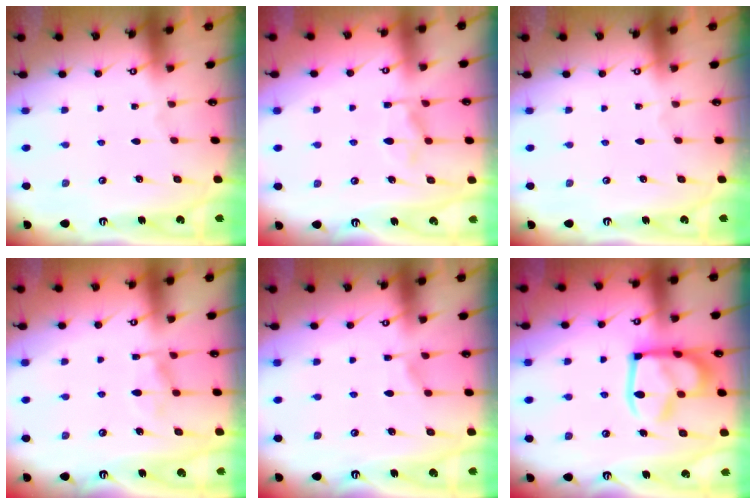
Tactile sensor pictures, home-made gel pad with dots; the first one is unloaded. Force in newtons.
{"total": 2.6, "press": 2.1, "slide": 1.5}
{"total": 0.0}
{"total": 7.6, "press": 7.6, "slide": 0.9}
{"total": 6.0, "press": 5.9, "slide": 0.7}
{"total": 17.2, "press": 17.1, "slide": 2.0}